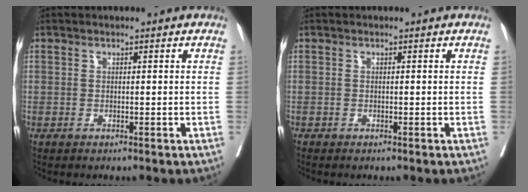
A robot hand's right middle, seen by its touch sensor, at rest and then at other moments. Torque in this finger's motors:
{"motor_torque": [0.27, -0.37, -0.06, -0.03]}